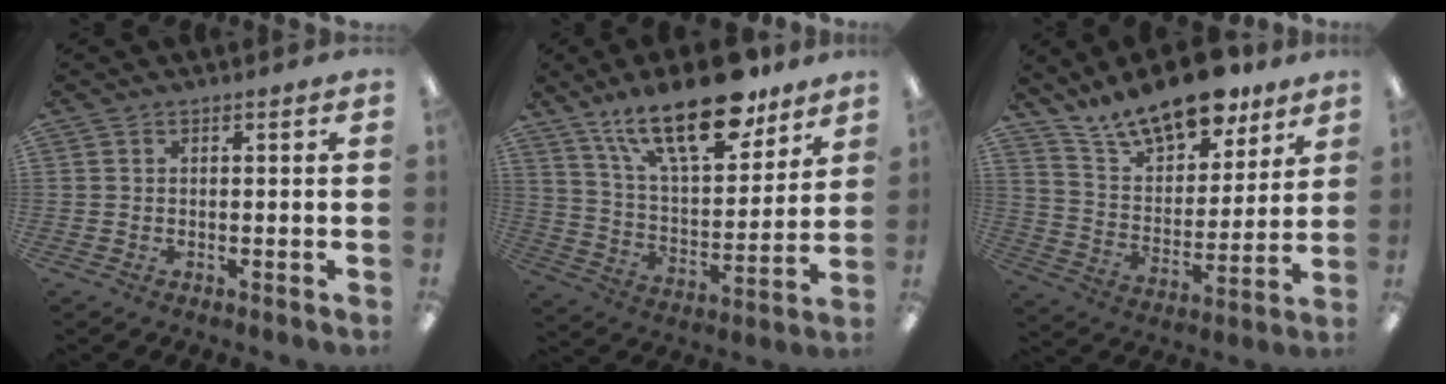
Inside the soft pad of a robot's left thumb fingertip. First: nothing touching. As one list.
[{"total": 22.2, "force": [15.2, 8.3, 13.8], "torque": [-0.229, -0.081, 0.260]}, {"total": 17.1, "force": [14.1, 6.4, 7.2], "torque": [-0.140, -0.087, 0.250]}]